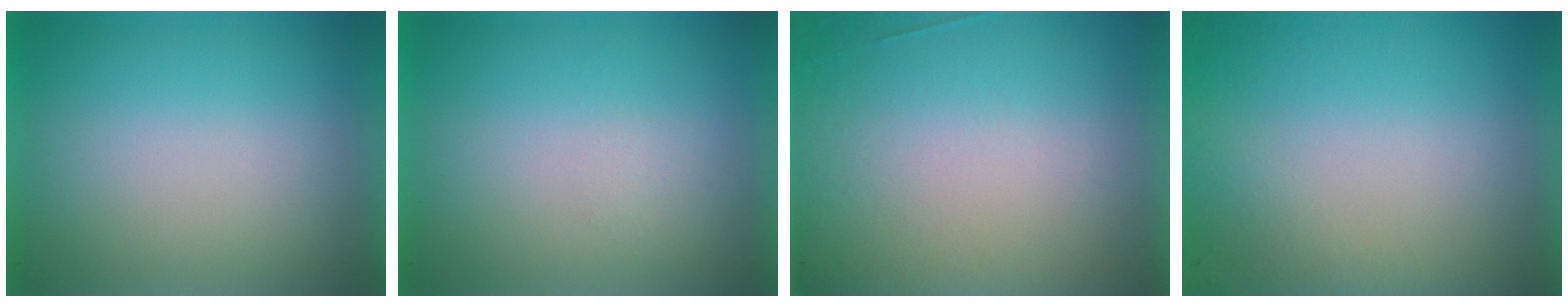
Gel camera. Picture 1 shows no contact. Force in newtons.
{"total": 1.3}
{"total": 4.5}
{"total": 8.2}